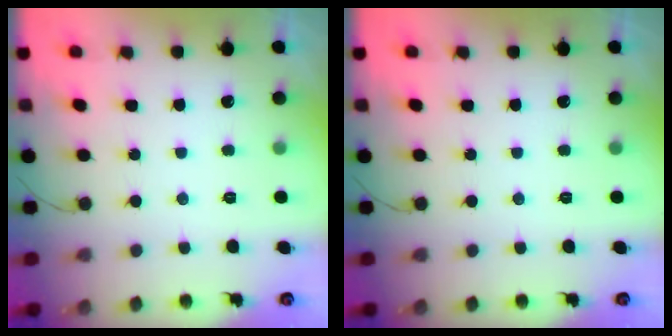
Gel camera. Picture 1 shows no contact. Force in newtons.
{"total": 0.0}